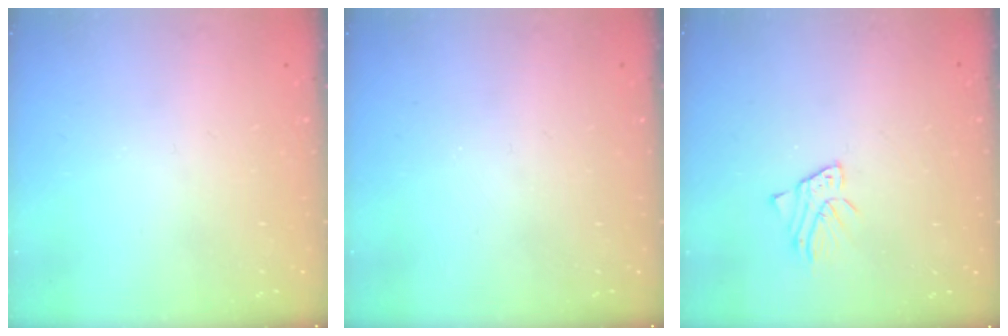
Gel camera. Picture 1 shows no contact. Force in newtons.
{"total": 0.0}
{"total": 2.4, "press": 2.4, "slide": 0.2}